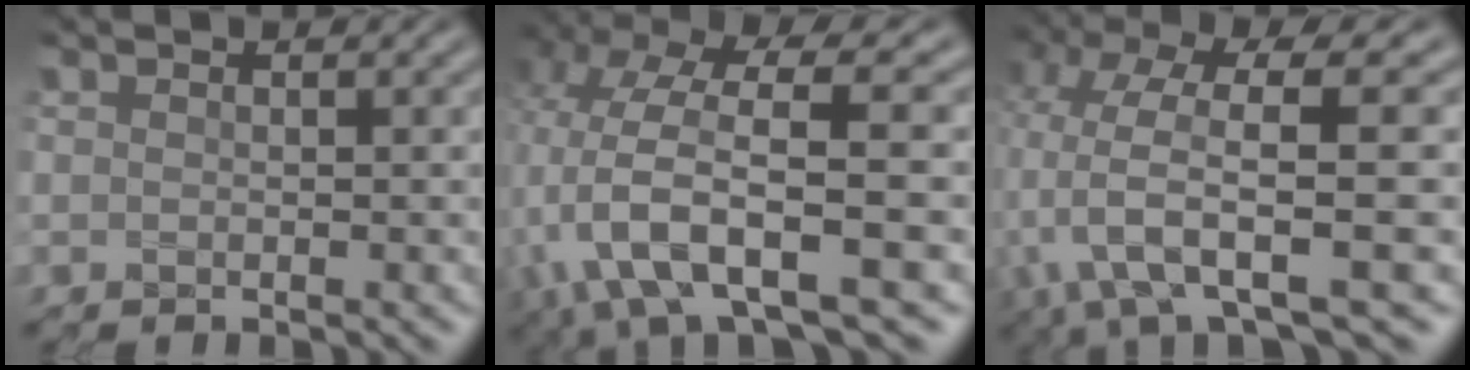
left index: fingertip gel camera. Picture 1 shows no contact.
{"total": 9.7, "force": [-2.9, 3.9, 8.4], "torque": [-0.162, 0.001, -0.056]}
{"total": 9.2, "force": [-1.7, 3.1, 8.5], "torque": [-0.164, 0.002, -0.033]}